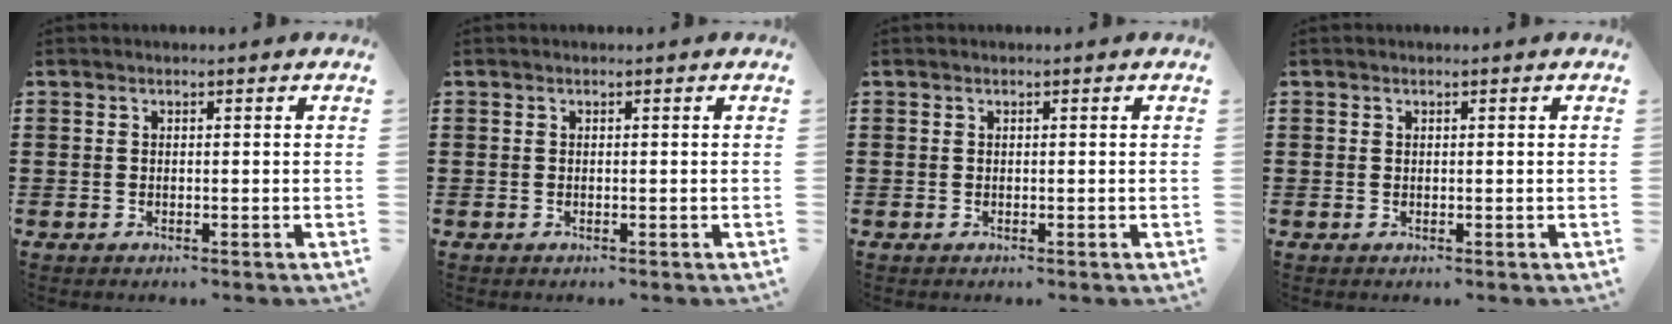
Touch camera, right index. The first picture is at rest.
{"total": 0.0}
{"total": 0.0}
{"total": 0.0}